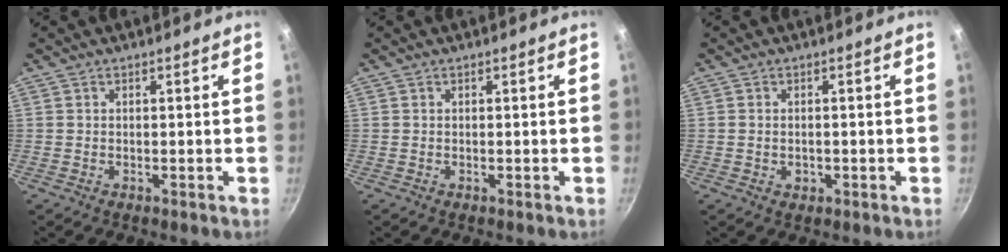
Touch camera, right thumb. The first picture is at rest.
{"total": 0.0}
{"total": 1.6, "force": [-0.4, 1.2, 1.0], "torque": [-0.014, 0.001, -0.005]}